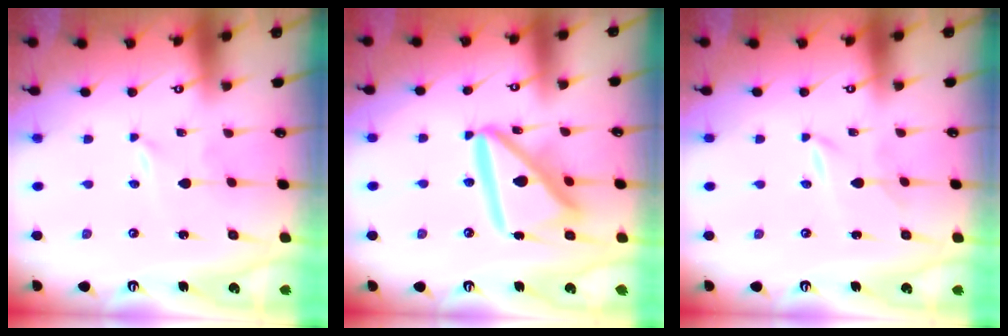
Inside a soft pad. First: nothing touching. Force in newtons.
{"total": 15.6, "press": 15.5, "slide": 1.7}
{"total": 0.8, "press": 0.8, "slide": 0.2}